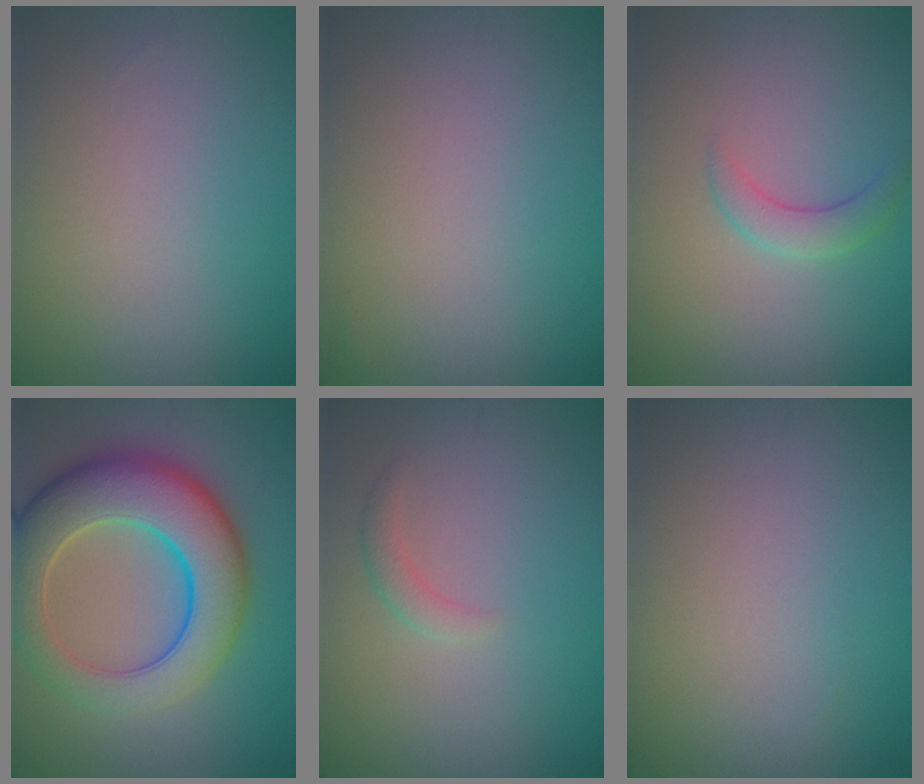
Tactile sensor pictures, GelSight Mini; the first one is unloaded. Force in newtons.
{"total": 0.0}
{"total": 2.1, "press": 2.1, "slide": 0.1}
{"total": 10.3, "press": 10.3, "slide": 0.8}
{"total": 1.3, "press": 1.3, "slide": 0.1}
{"total": 0.0}